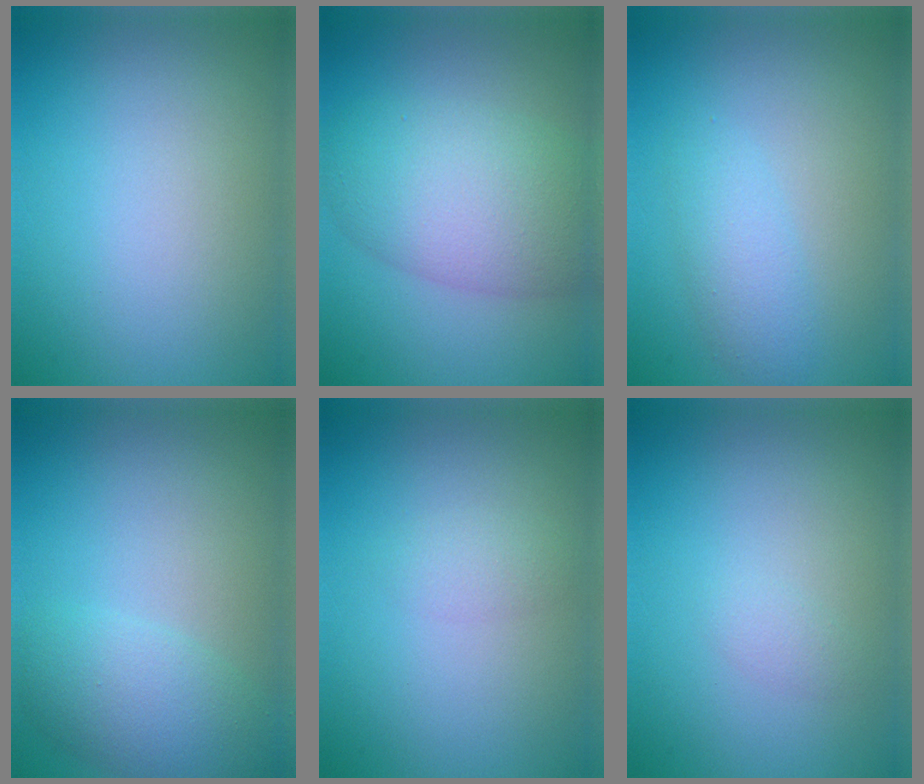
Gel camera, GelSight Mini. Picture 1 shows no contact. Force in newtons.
{"total": 7.7, "press": 7.7, "slide": 0.3}
{"total": 2.4, "press": 2.4, "slide": 0.1}
{"total": 4.2, "press": 4.2, "slide": 0.2}
{"total": 1.2, "press": 1.2, "slide": 0.0}
{"total": 0.8, "press": 0.8, "slide": 0.0}